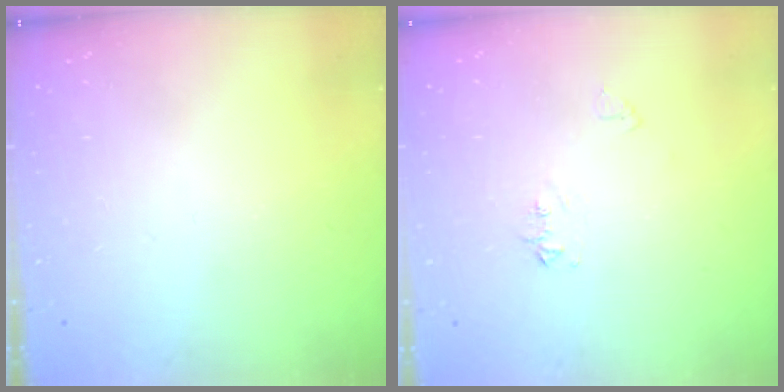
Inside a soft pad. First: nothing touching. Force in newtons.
{"total": 5.0, "press": 5.0, "slide": 0.6}